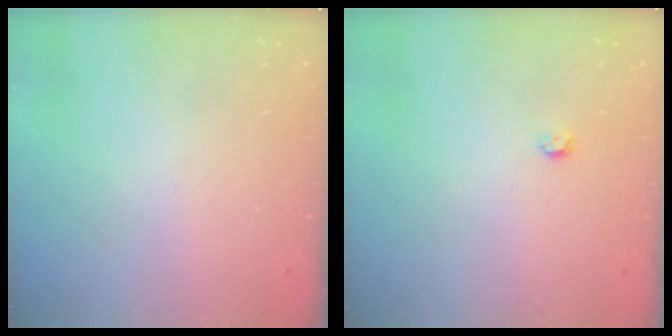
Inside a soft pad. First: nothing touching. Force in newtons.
{"total": 3.2, "press": 3.2, "slide": 0.5}